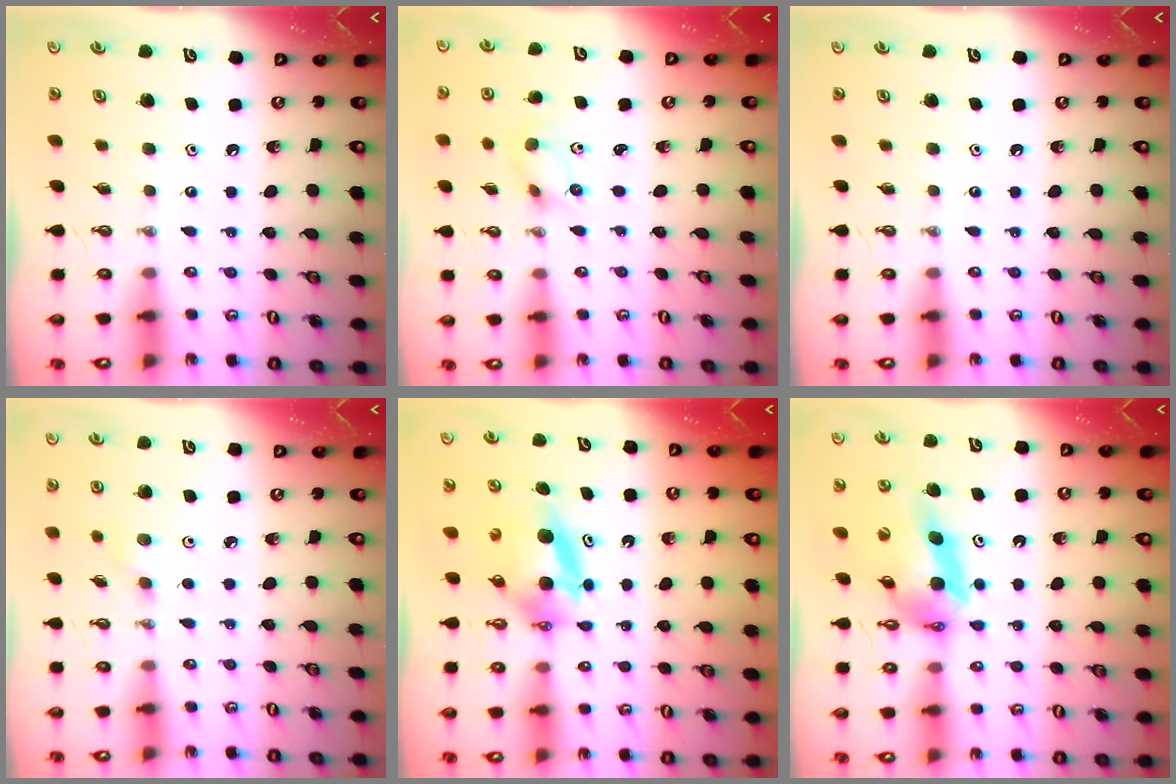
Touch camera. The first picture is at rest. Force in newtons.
{"total": 2.6, "press": 2.4, "slide": 1.0}
{"total": 0.0}
{"total": 2.2, "press": 2.1, "slide": 0.7}
{"total": 6.5, "press": 6.3, "slide": 1.9}
{"total": 10.5, "press": 10.4, "slide": 1.1}